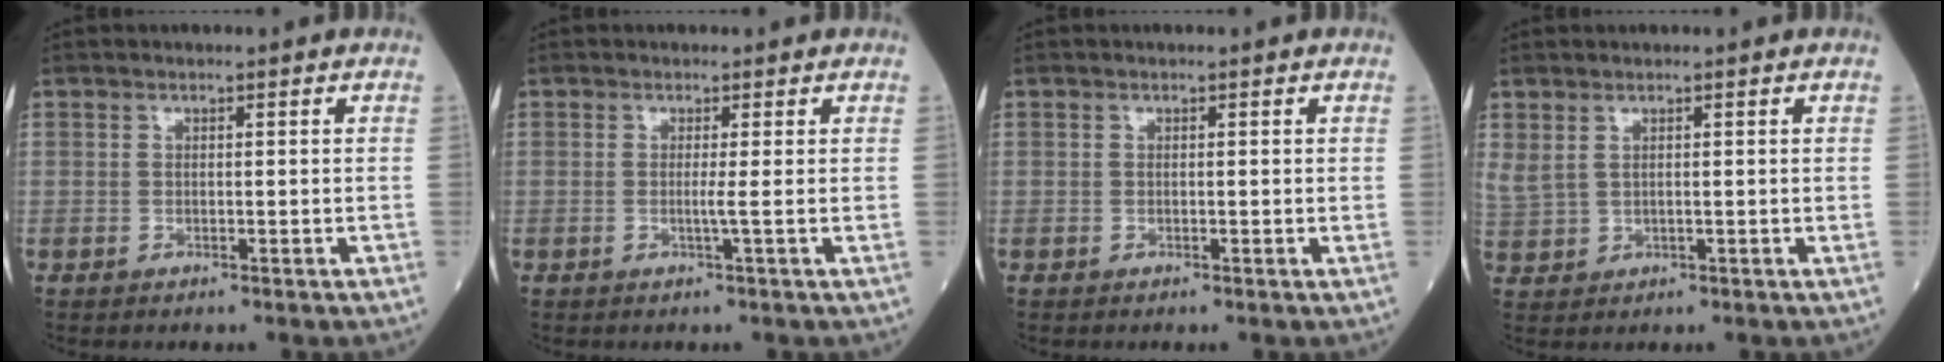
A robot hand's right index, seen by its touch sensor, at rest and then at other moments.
{"total": 1.0, "force": [-0.1, -0.5, 0.9], "torque": [-0.007, -0.001, -0.007]}
{"total": 0.0}
{"total": 3.3, "force": [1.4, 1.6, 2.5], "torque": [-0.070, 0.001, 0.037]}